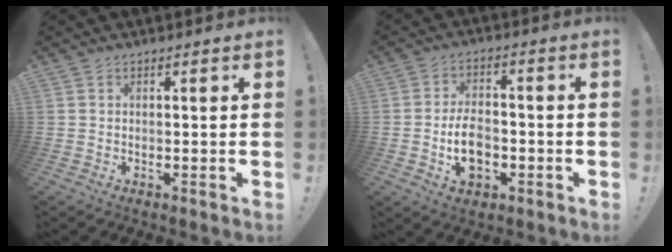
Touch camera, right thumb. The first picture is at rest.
{"total": 9.7, "force": [-2.7, 6.6, 6.6], "torque": [-0.098, 0.010, -0.046]}